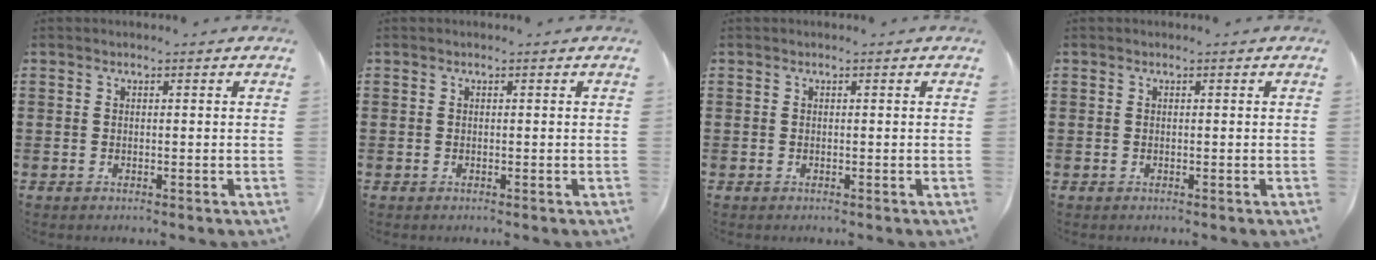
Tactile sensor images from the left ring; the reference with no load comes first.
{"total": 0.0}
{"total": 0.0}
{"total": 0.0}